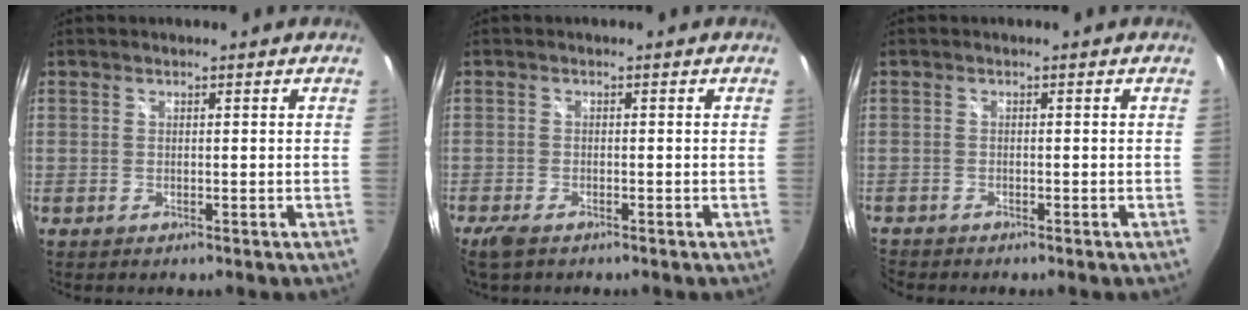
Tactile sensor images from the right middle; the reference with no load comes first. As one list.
[{"total": 3.7, "force": [-2.7, 1.4, 2.1], "torque": [-0.052, -0.015, -0.052]}, {"total": 2.1, "force": [-2.0, 0.5, 0.1], "torque": [-0.011, -0.011, -0.043]}]